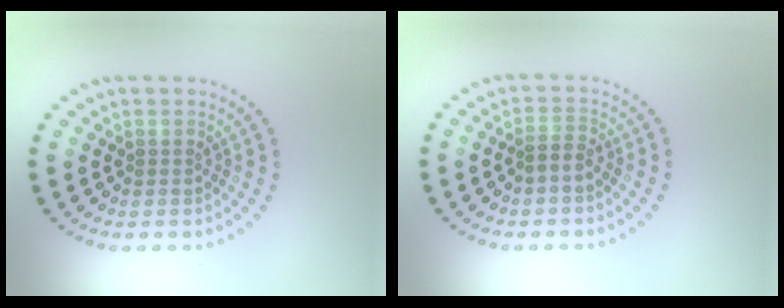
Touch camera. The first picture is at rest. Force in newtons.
{"total": 1.1, "press": 0.9, "slide": 0.6}